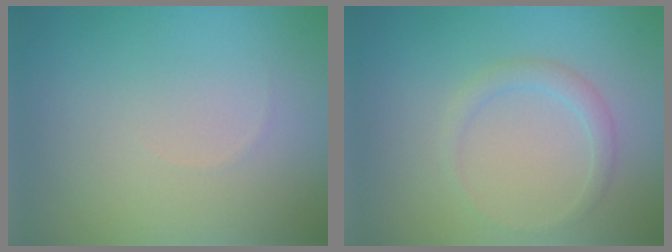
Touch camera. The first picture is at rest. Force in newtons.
{"total": 1.6, "press": 1.6, "slide": 0.1}